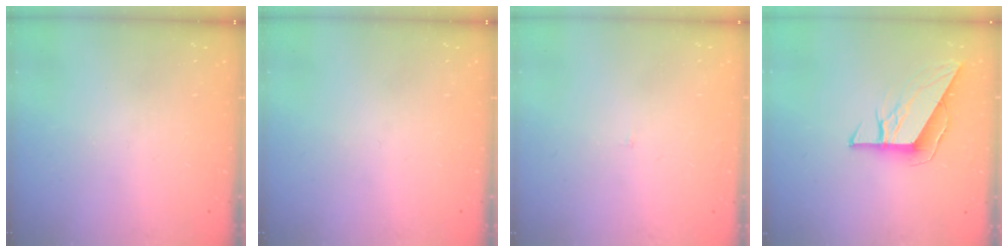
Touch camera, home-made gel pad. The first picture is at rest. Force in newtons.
{"total": 0.0}
{"total": 2.0, "press": 2.0, "slide": 0.1}
{"total": 8.2, "press": 8.2, "slide": 0.3}